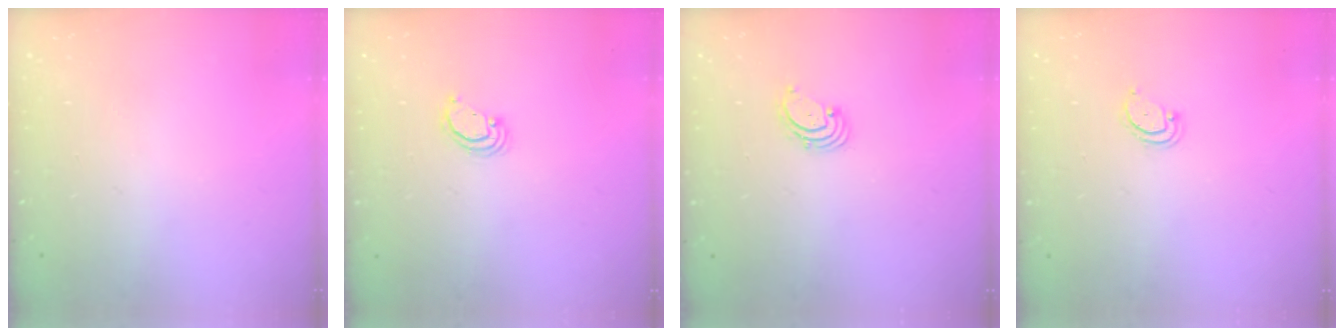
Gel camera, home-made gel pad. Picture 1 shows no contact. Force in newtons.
{"total": 2.1, "press": 2.1, "slide": 0.1}
{"total": 1.6, "press": 1.6, "slide": 0.2}
{"total": 2.3, "press": 2.3, "slide": 0.2}